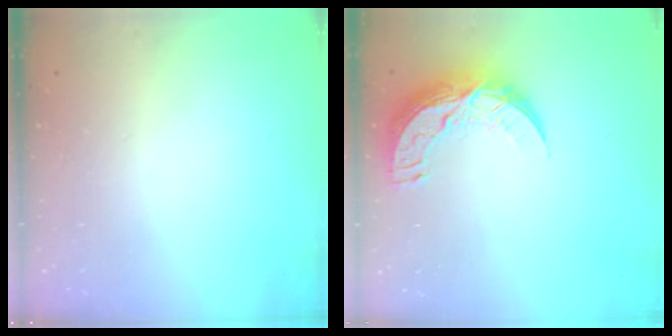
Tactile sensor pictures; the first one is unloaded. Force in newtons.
{"total": 11.9, "press": 11.9, "slide": 0.8}